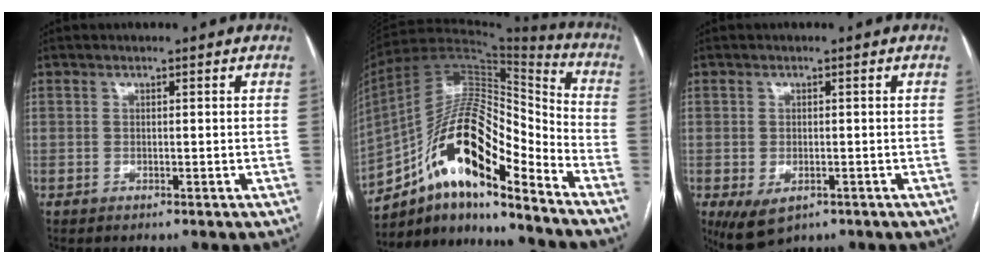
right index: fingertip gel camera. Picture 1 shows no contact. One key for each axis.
{"total": 19.2, "fx": -10.8, "fy": 4.8, "fz": 15.1, "tx": -0.281, "ty": 0.028, "tz": -0.184}
{"total": 5.3, "fx": -2.4, "fy": 3.1, "fz": 3.6, "tx": -0.069, "ty": -0.011, "tz": -0.028}